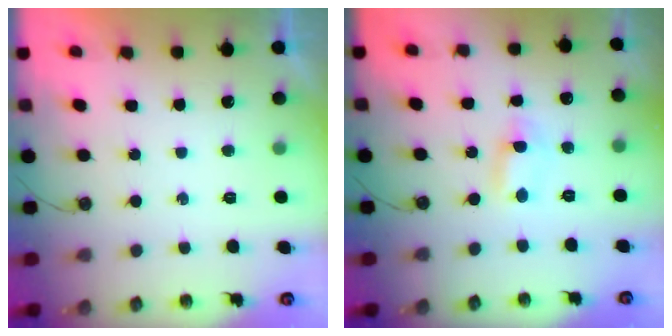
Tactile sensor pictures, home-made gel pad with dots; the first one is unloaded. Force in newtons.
{"total": 1.1, "press": 0.8, "slide": 0.6}